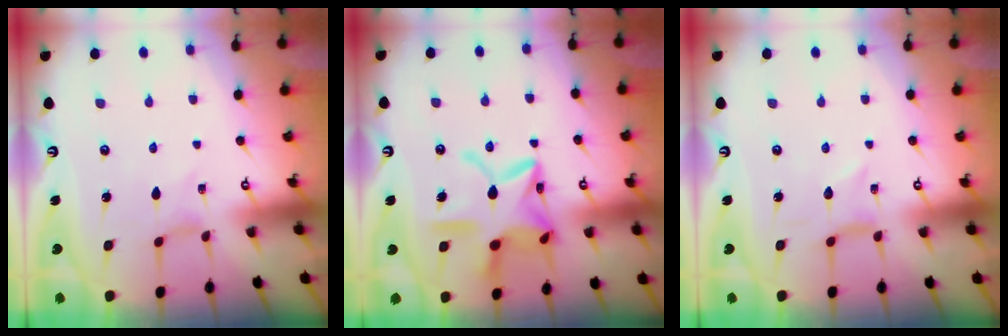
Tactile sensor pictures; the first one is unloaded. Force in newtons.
{"total": 17.9, "press": 17.8, "slide": 1.4}
{"total": 0.0}